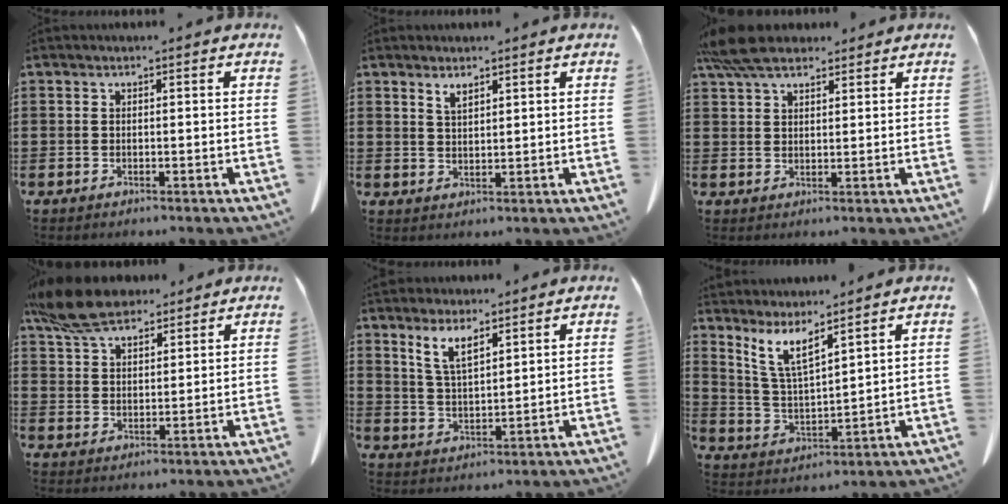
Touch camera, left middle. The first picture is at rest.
{"total": 2.1, "force": [1.7, 0.5, 1.1], "torque": [-0.025, -0.001, 0.033]}
{"total": 6.7, "force": [5.5, 2.1, 3.2], "torque": [-0.079, -0.004, 0.105]}
{"total": 9.3, "force": [7.6, 3.2, 4.2], "torque": [-0.108, -0.010, 0.147]}
{"total": 6.2, "force": [4.4, 2.0, 3.8], "torque": [-0.087, -0.008, 0.080]}
{"total": 6.4, "force": [4.8, 0.9, 4.1], "torque": [-0.096, -0.028, 0.086]}